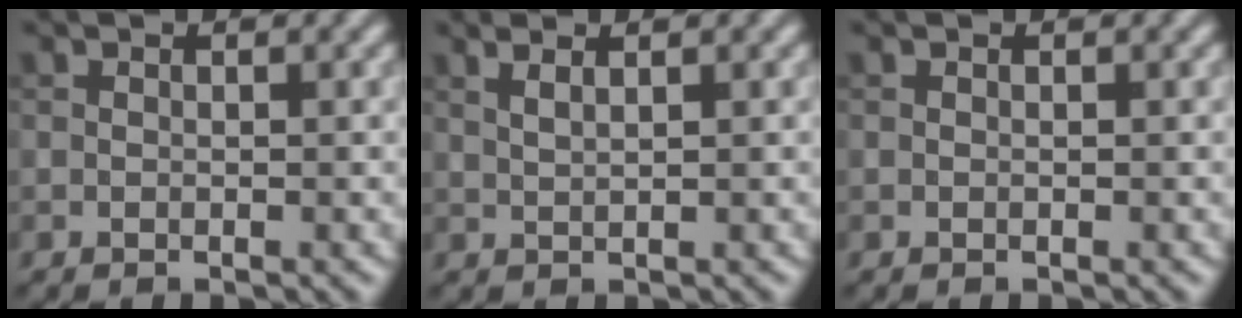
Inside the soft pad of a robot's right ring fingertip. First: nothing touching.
{"total": 2.0, "force": [1.3, 0.8, 1.3], "torque": [-0.010, 0.002, 0.010]}
{"total": 0.0}